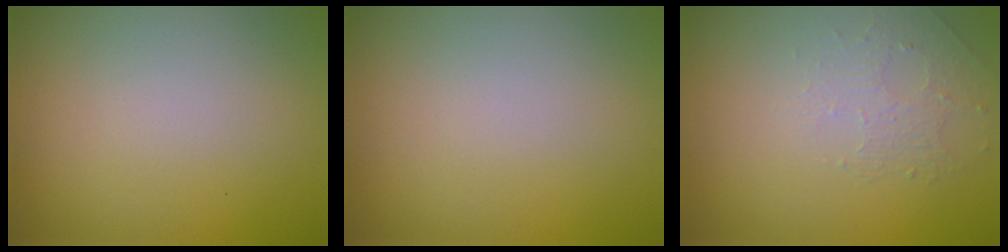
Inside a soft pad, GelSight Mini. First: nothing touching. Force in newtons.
{"total": 0.0}
{"total": 1.4, "press": 0.7, "slide": 1.2}